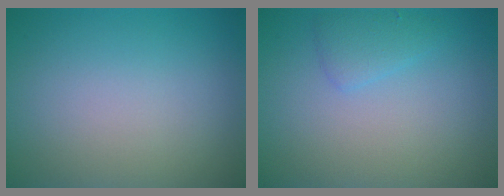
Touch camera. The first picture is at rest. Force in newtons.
{"total": 1.6, "press": 1.6, "slide": 0.1}